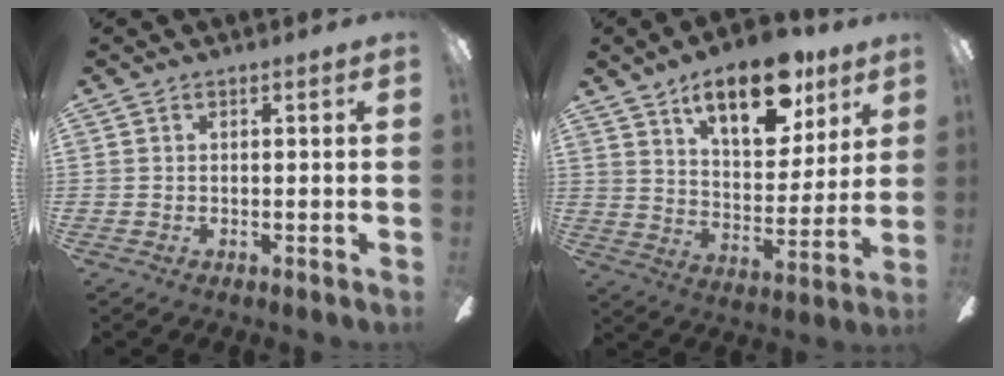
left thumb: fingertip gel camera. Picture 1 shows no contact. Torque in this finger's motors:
{"motor_torque": [0.55, 0.55, 1.48, -1.29, 0.11]}